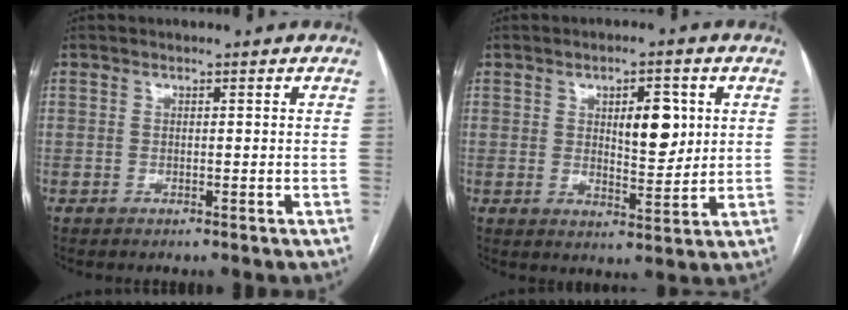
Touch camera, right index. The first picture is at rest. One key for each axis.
{"total": 7.0, "fx": 1.9, "fy": 2.7, "fz": 6.2, "tx": -0.092, "ty": -0.001, "tz": 0.034}